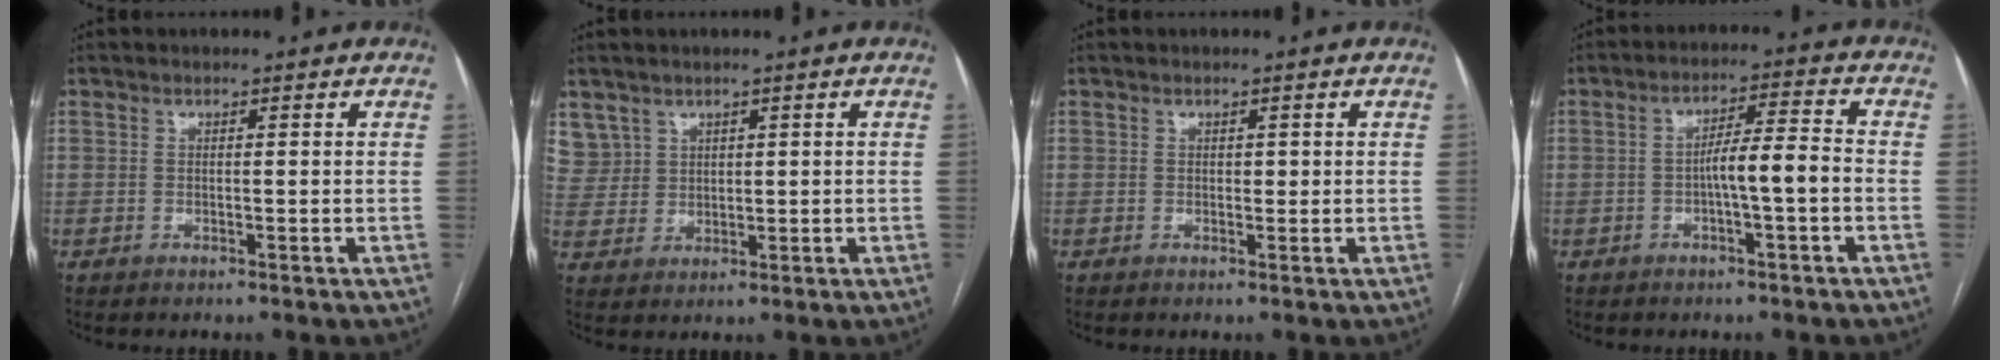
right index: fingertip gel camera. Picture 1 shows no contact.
{"total": 6.1, "force": [3.6, 4.9, 0.2], "torque": [-0.008, 0.016, 0.086]}
{"total": 0.8, "force": [0.2, 0.6, 0.5], "torque": [-0.005, 0.002, 0.002]}
{"total": 6.1, "force": [-1.4, 0.4, 5.9], "torque": [-0.100, 0.017, -0.024]}